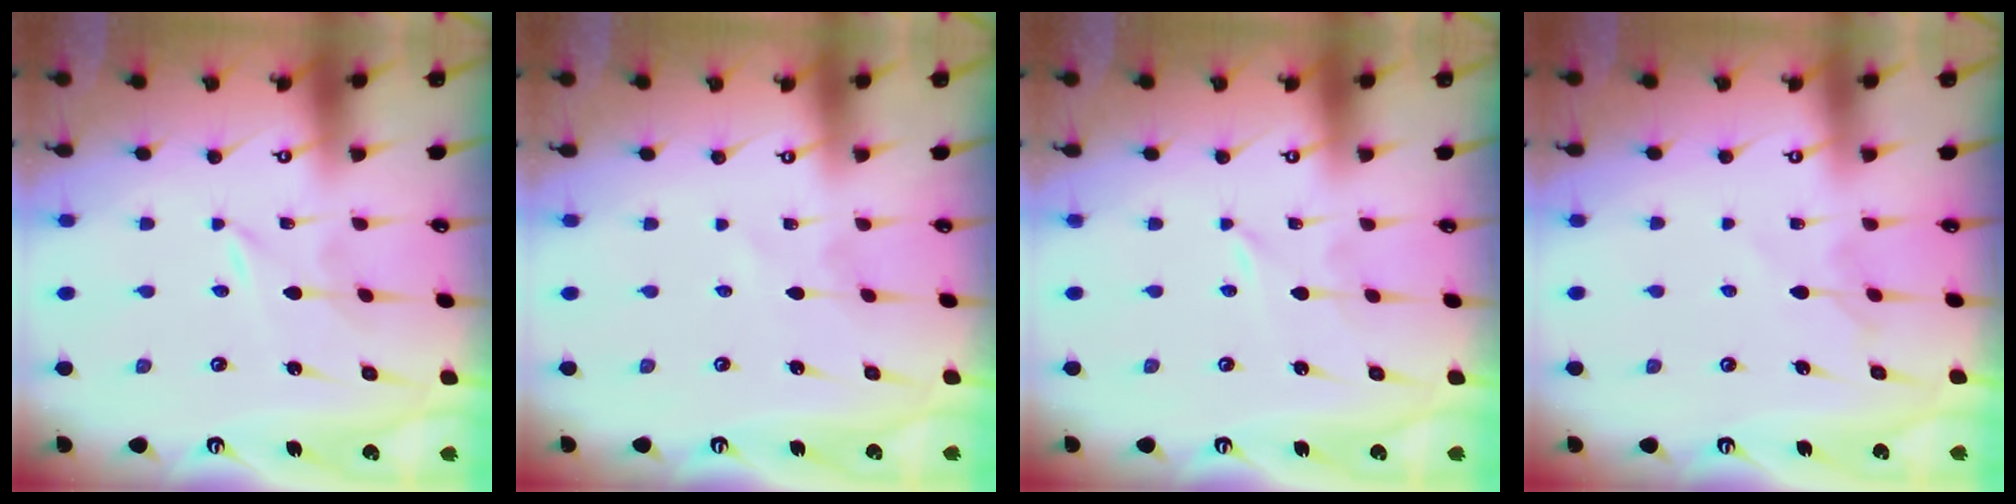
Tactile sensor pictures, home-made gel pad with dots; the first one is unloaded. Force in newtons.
{"total": 0.0}
{"total": 0.0}
{"total": 6.2, "press": 6.2, "slide": 0.6}